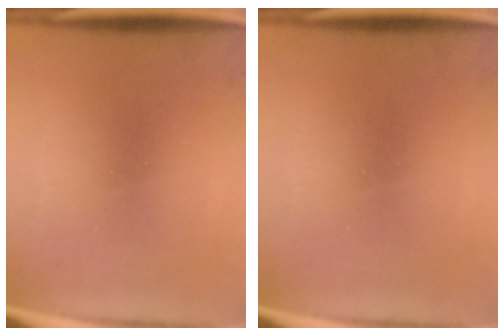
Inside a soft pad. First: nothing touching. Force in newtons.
{"total": 0.0}